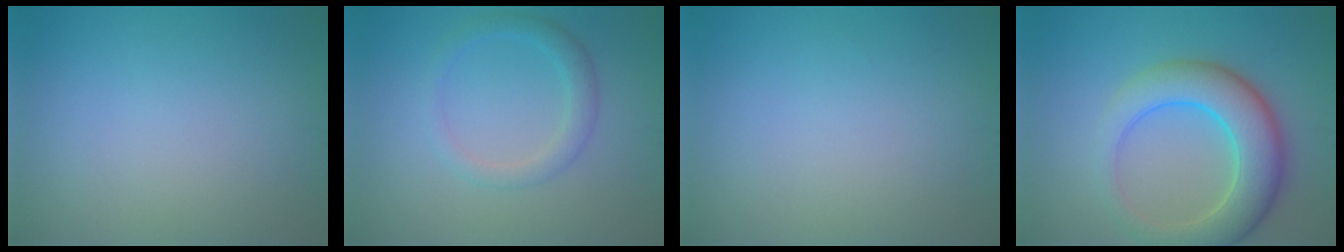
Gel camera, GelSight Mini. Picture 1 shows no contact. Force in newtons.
{"total": 2.3, "press": 2.3, "slide": 0.0}
{"total": 0.0}
{"total": 7.3, "press": 7.3, "slide": 0.4}